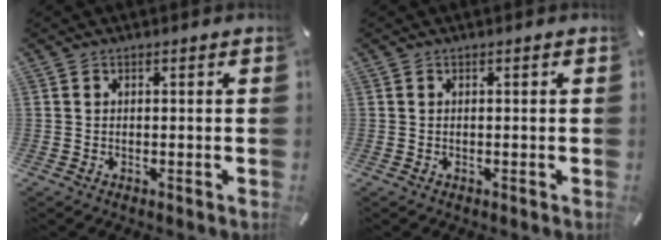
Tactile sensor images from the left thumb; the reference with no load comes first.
{"total": 0.0}